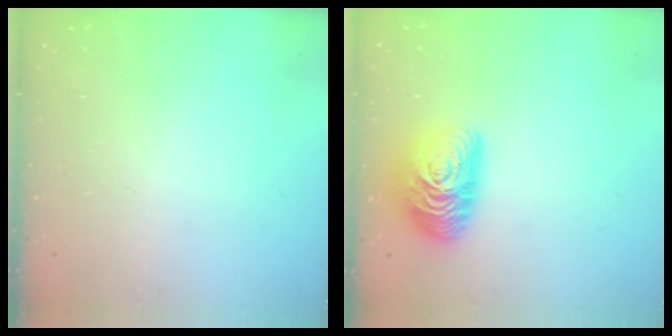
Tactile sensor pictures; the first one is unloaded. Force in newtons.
{"total": 14.7, "press": 14.7, "slide": 0.8}